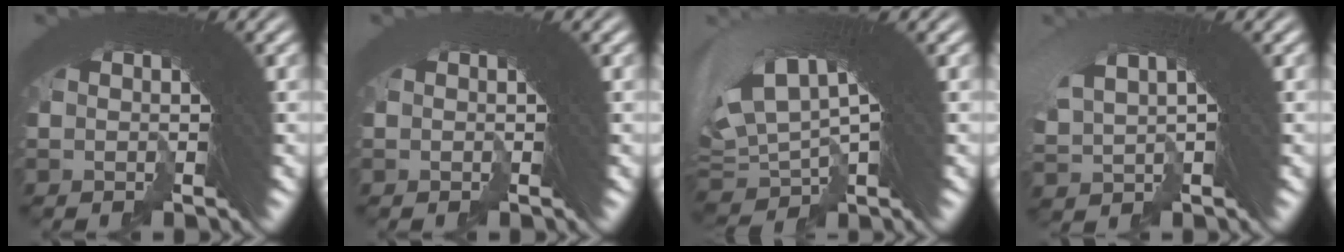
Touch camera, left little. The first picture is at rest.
{"total": 1.1, "force": [-0.7, -0.2, -0.9], "torque": [0.016, -0.003, -0.011]}
{"total": 5.3, "force": [2.7, 3.7, 2.8], "torque": [-0.063, 0.001, 0.054]}
{"total": 2.8, "force": [2.7, 0.4, 0.0], "torque": [0.012, 0.019, 0.044]}